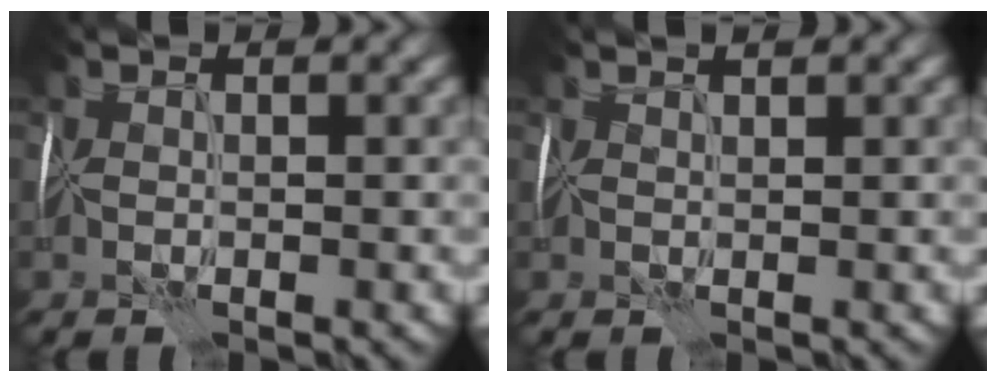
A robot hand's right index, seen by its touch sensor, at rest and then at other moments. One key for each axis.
{"total": 1.9, "fx": 1.2, "fy": 0.9, "fz": 1.2, "tx": -0.007, "ty": 0.013, "tz": 0.011}